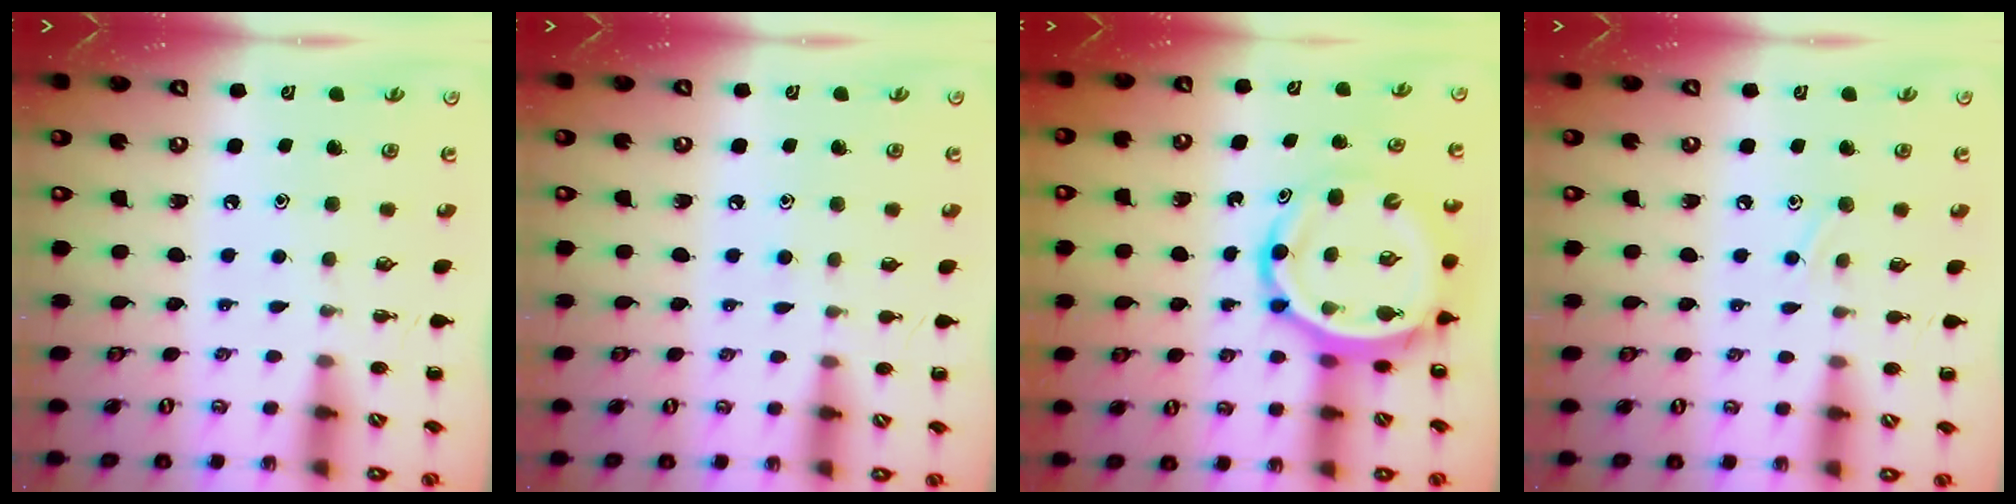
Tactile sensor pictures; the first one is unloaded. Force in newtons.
{"total": 5.7, "press": 5.3, "slide": 2.1}
{"total": 10.3, "press": 9.9, "slide": 2.8}
{"total": 6.1, "press": 5.9, "slide": 1.7}